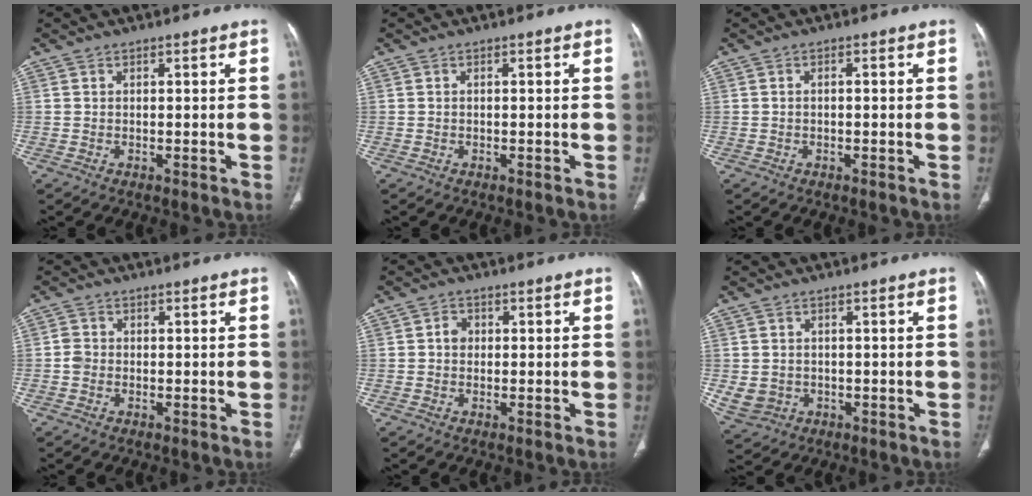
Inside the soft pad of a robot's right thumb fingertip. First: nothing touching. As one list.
[{"total": 0.0}, {"total": 0.7, "force": [-0.2, 0.4, 0.6], "torque": [-0.013, 0.005, -0.004]}, {"total": 1.7, "force": [-0.5, 1.5, 0.8], "torque": [-0.008, 0.006, -0.013]}, {"total": 2.1, "force": [0.1, 1.9, 1.1], "torque": [-0.007, 0.006, -0.002]}, {"total": 4.6, "force": [-0.6, 4.2, 1.9], "torque": [-0.040, 0.003, 0.005]}]